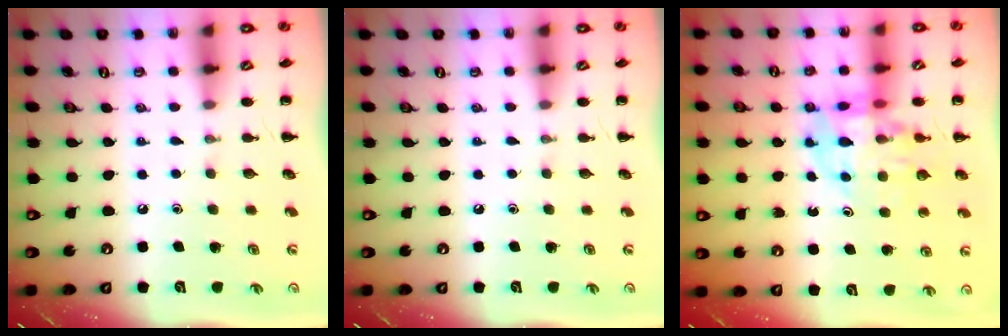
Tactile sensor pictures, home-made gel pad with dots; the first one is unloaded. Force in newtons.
{"total": 0.0}
{"total": 11.4, "press": 11.0, "slide": 3.3}